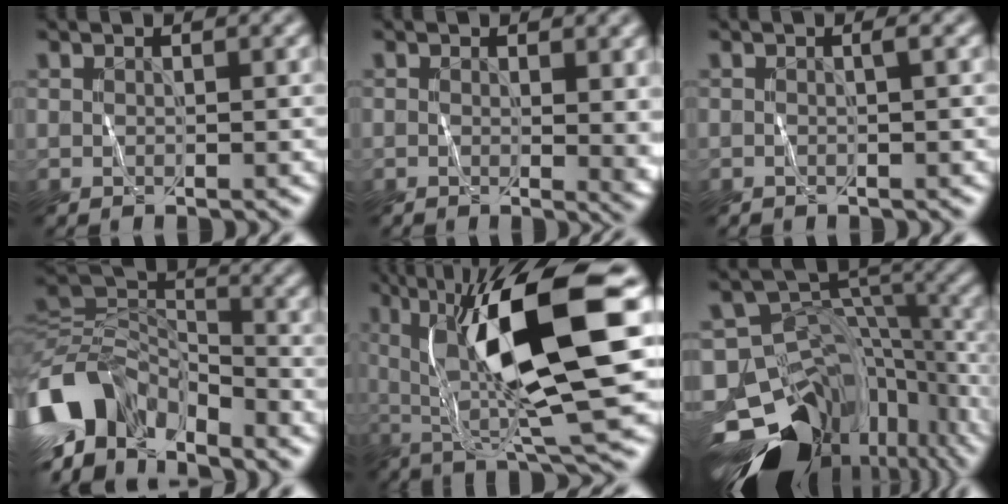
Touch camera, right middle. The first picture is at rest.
{"total": 3.5, "force": [0.3, 1.4, 3.2], "torque": [-0.028, -0.004, 0.005]}
{"total": 0.5, "force": [-0.3, 0.0, 0.4], "torque": [-0.009, 0.000, -0.005]}
{"total": 11.1, "force": [-5.5, 6.7, 6.9], "torque": [-0.133, 0.000, -0.112]}
{"total": 13.9, "force": [3.1, 2.6, 13.3], "torque": [-0.221, 0.007, 0.056]}
{"total": 17.0, "force": [-11.0, 10.4, 7.8], "torque": [-0.154, -0.008, -0.166]}